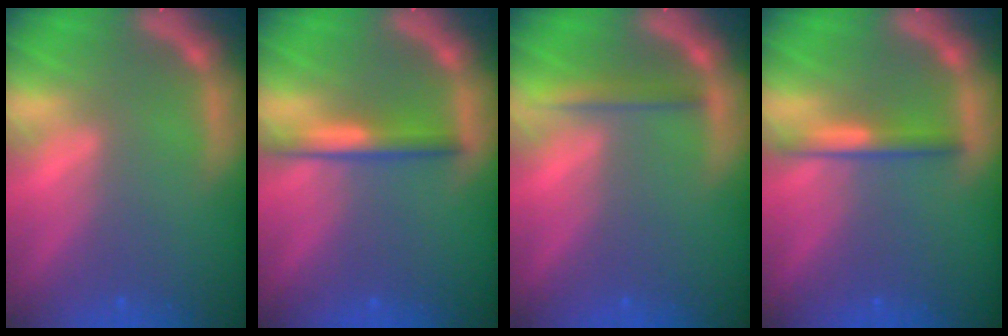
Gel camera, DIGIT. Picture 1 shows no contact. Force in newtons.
{"total": 3.0}
{"total": 2.0}
{"total": 2.4}